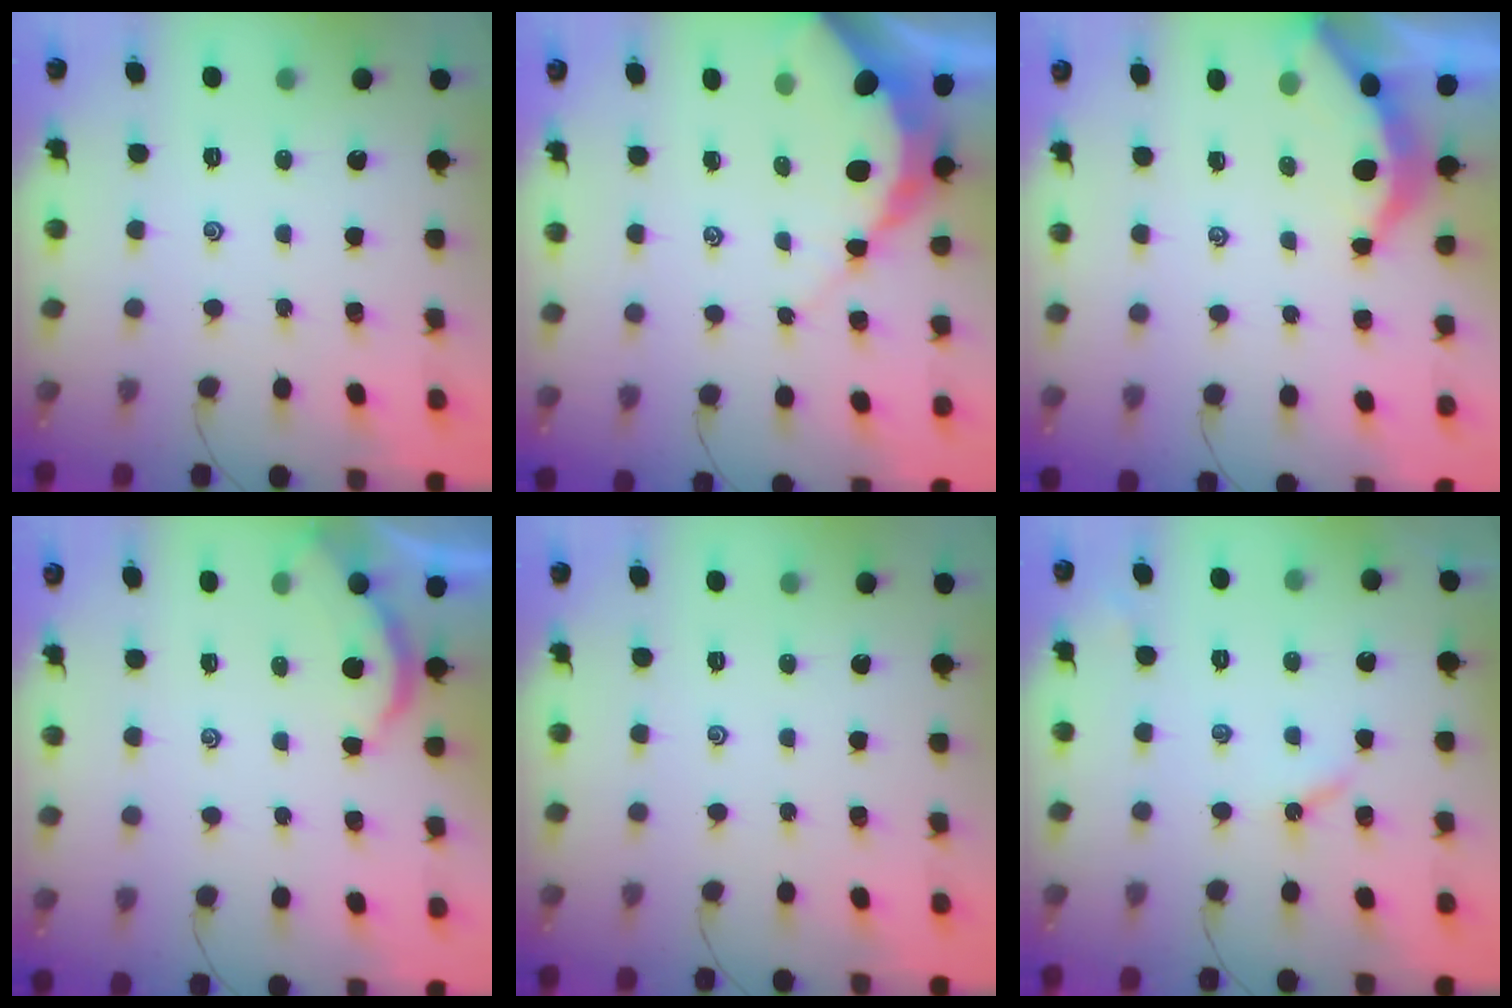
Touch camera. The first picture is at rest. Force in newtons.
{"total": 7.8, "press": 7.7, "slide": 0.7}
{"total": 3.8, "press": 3.8, "slide": 0.4}
{"total": 2.0, "press": 2.0, "slide": 0.2}
{"total": 0.0}
{"total": 3.6, "press": 3.5, "slide": 0.4}